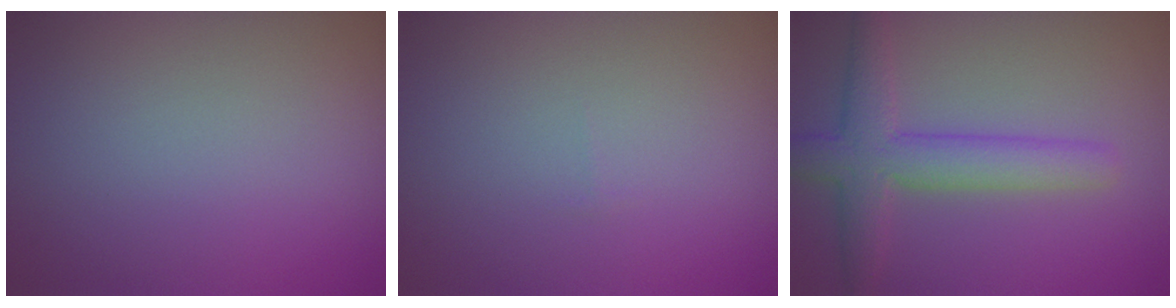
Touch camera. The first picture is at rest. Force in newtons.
{"total": 0.0}
{"total": 4.7, "press": 4.7, "slide": 0.3}